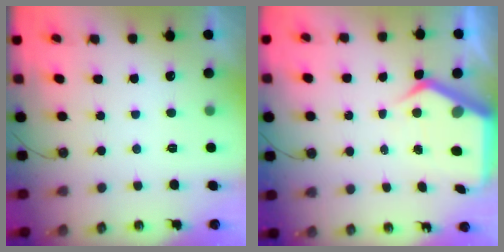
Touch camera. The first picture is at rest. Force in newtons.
{"total": 7.1, "press": 7.1, "slide": 0.4}